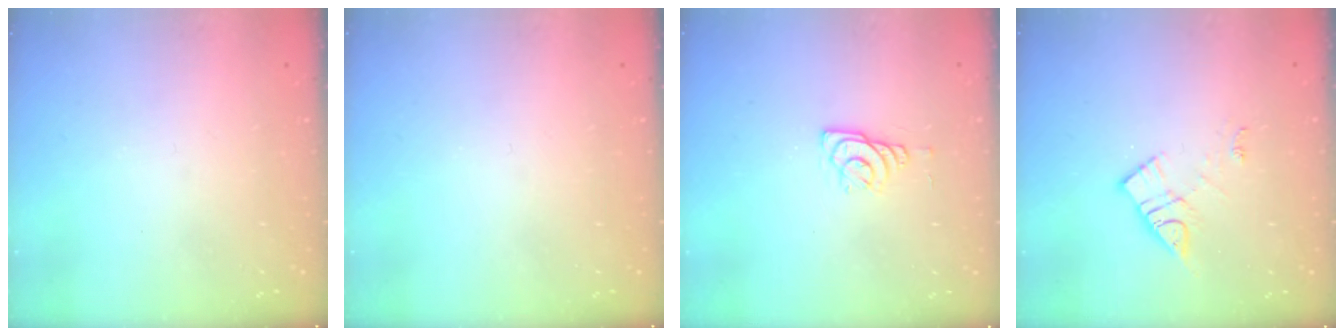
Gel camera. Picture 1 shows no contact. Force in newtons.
{"total": 0.0}
{"total": 6.0, "press": 6.0, "slide": 0.5}
{"total": 10.8, "press": 10.8, "slide": 0.7}